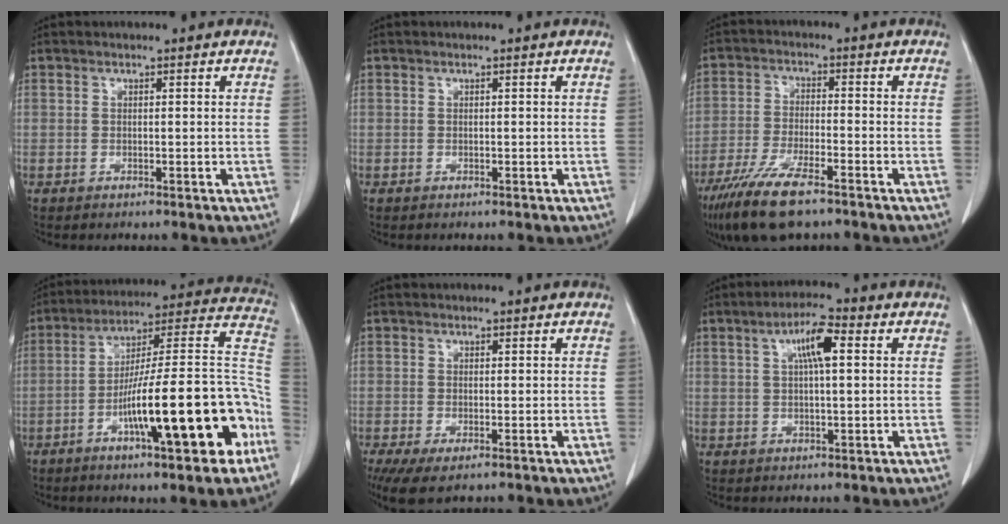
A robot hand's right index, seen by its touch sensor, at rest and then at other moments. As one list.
[{"total": 0.0}, {"total": 11.1, "force": [-7.9, 2.4, 7.5], "torque": [-0.142, -0.026, -0.138]}, {"total": 23.3, "force": [-8.9, 3.3, 21.3], "torque": [-0.260, 0.022, -0.130]}, {"total": 5.0, "force": [-3.2, 1.7, 3.4], "torque": [-0.058, -0.015, -0.048]}, {"total": 6.0, "force": [1.8, 1.0, 5.7], "torque": [-0.102, 0.013, 0.030]}]